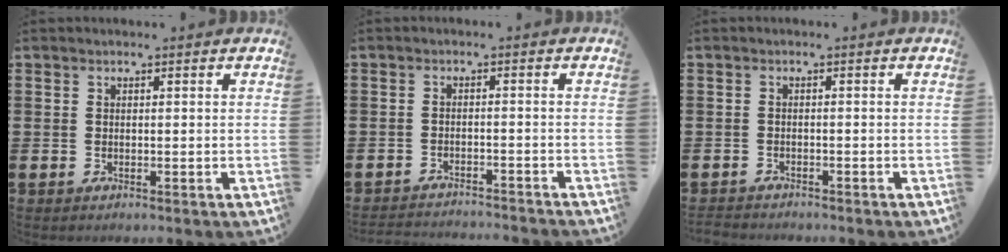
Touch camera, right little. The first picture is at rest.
{"total": 2.1, "force": [-2.1, -0.2, -0.1], "torque": [-0.002, 0.003, -0.044]}
{"total": 1.1, "force": [-1.1, 0.1, 0.0], "torque": [-0.003, -0.001, -0.023]}